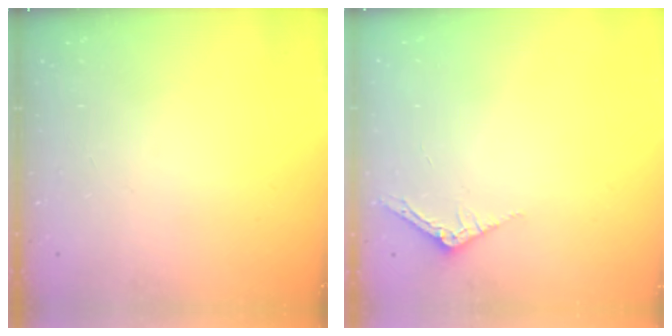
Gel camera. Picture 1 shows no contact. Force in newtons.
{"total": 2.5, "press": 2.5, "slide": 0.2}